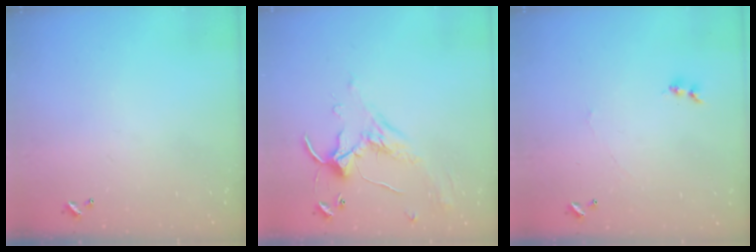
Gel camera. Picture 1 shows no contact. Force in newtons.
{"total": 1.2, "press": 0.6, "slide": 1.1}
{"total": 1.2, "press": 1.1, "slide": 0.3}